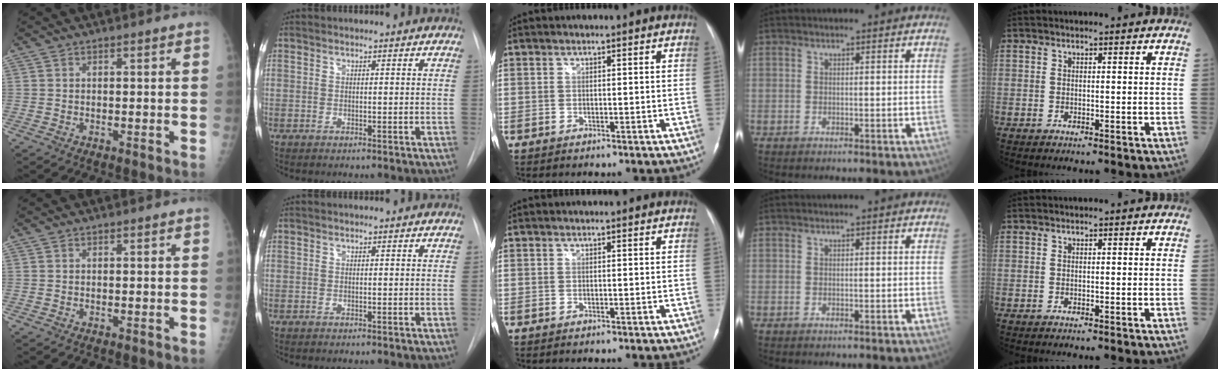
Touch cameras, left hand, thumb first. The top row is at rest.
{}